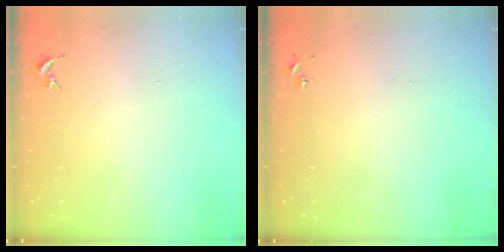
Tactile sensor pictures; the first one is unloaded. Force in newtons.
{"total": 0.0}